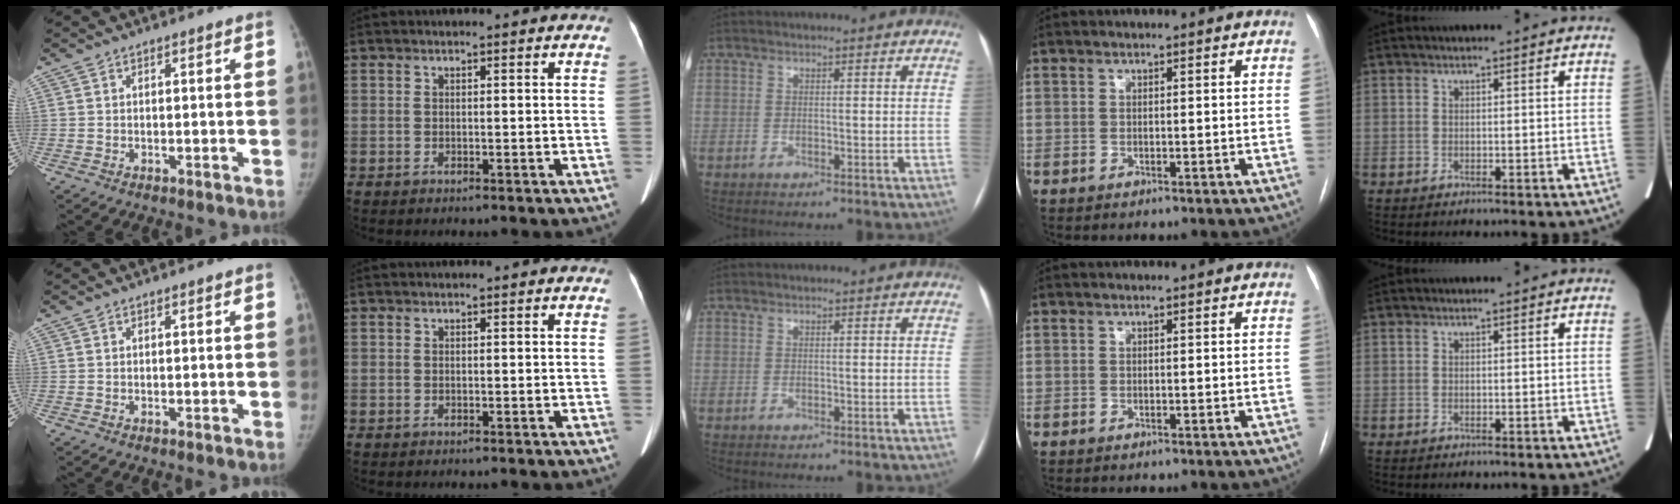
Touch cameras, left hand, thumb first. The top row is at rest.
{}